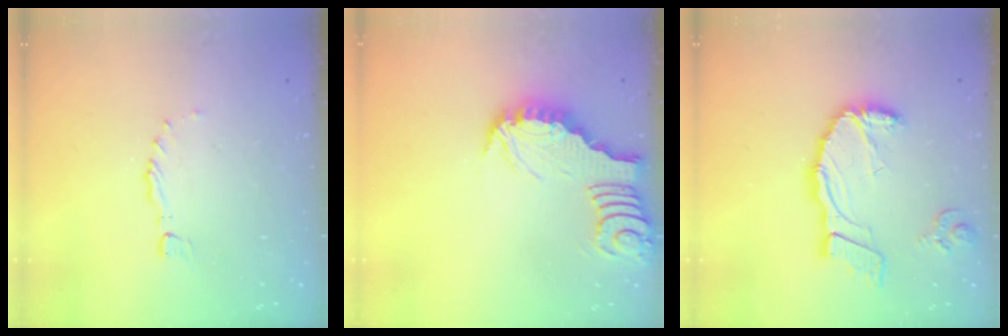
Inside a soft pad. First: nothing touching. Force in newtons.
{"total": 3.1, "press": 3.1, "slide": 0.4}
{"total": 15.5, "press": 15.4, "slide": 2.0}